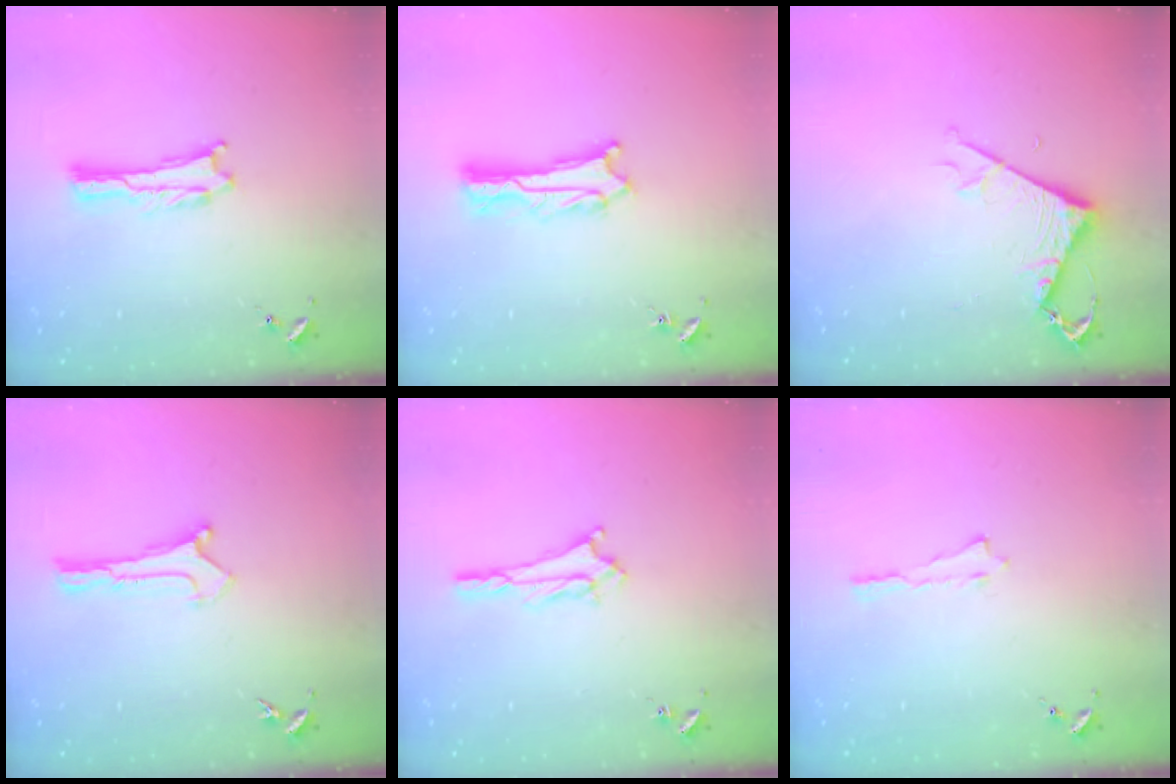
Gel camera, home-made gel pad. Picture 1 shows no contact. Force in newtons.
{"total": 2.2, "press": 2.2, "slide": 0.2}
{"total": 5.3, "press": 5.2, "slide": 0.5}
{"total": 0.0}
{"total": 2.4, "press": 2.4, "slide": 0.4}
{"total": 0.0}